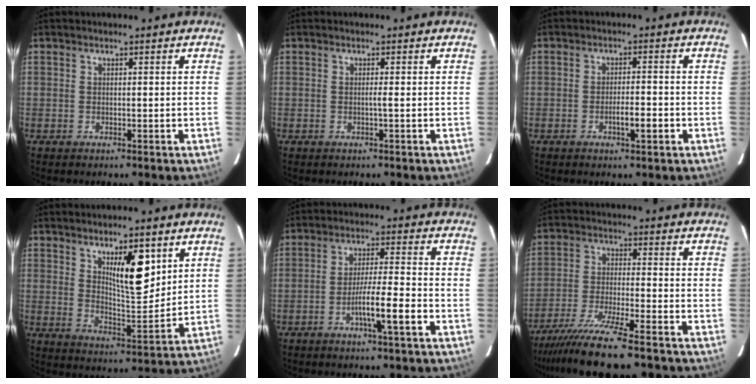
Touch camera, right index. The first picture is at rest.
{"total": 0.7, "force": [-0.1, -0.2, 0.6], "torque": [-0.005, 0.001, -0.005]}
{"total": 3.6, "force": [-1.4, 0.5, 3.3], "torque": [-0.052, 0.001, -0.021]}
{"total": 9.2, "force": [4.2, 2.4, 7.8], "torque": [-0.128, -0.008, 0.076]}
{"total": 7.5, "force": [-3.3, -0.2, 6.7], "torque": [-0.117, 0.000, -0.058]}
{"total": 12.2, "force": [-9.9, -0.3, 7.2], "torque": [-0.118, -0.035, -0.166]}